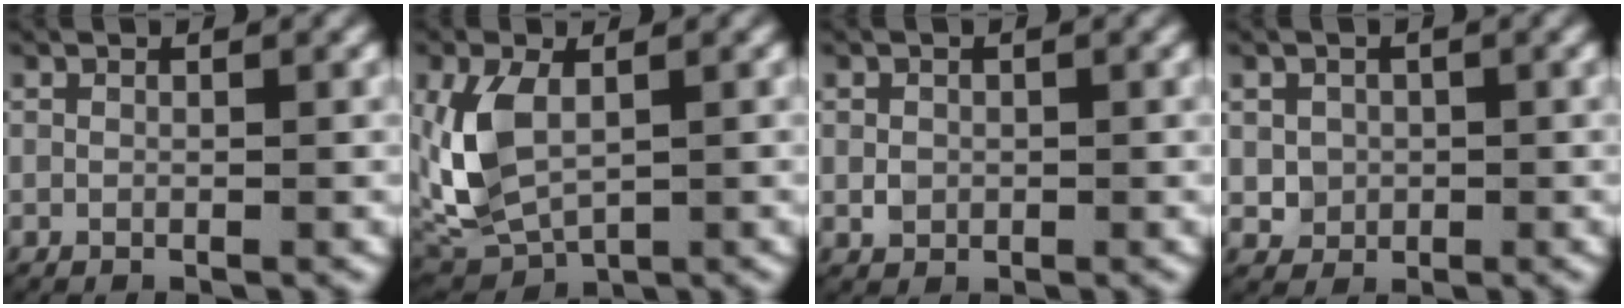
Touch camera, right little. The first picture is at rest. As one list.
[{"total": 5.8, "force": [0.6, 4.1, 4.0], "torque": [-0.113, -0.009, 0.021]}, {"total": 1.0, "force": [0.0, 0.9, 0.4], "torque": [-0.011, 0.000, 0.001]}, {"total": 2.0, "force": [-0.2, 1.9, 0.5], "torque": [-0.004, 0.000, -0.002]}]